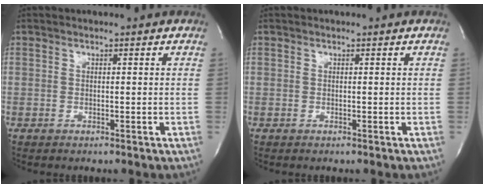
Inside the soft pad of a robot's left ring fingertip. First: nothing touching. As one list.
[{"total": 0.0}]